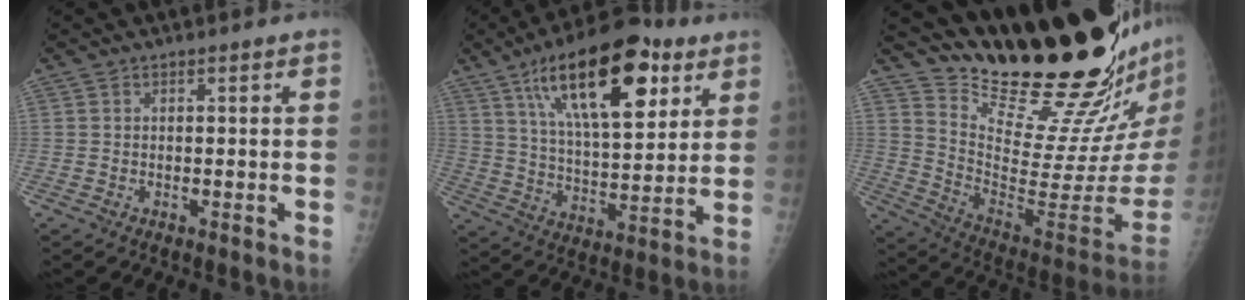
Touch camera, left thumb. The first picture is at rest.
{"total": 23.1, "force": [11.3, 9.6, 17.8], "torque": [-0.254, -0.030, 0.188]}
{"total": 27.8, "force": [23.8, 3.3, 14.0], "torque": [-0.186, -0.188, 0.354]}